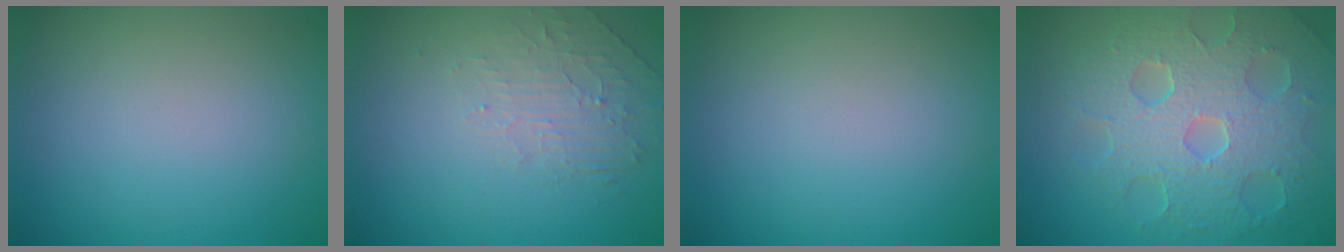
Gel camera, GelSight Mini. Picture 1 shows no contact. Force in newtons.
{"total": 2.0, "press": 0.9, "slide": 1.8}
{"total": 0.0}
{"total": 8.5, "press": 6.1, "slide": 6.0}